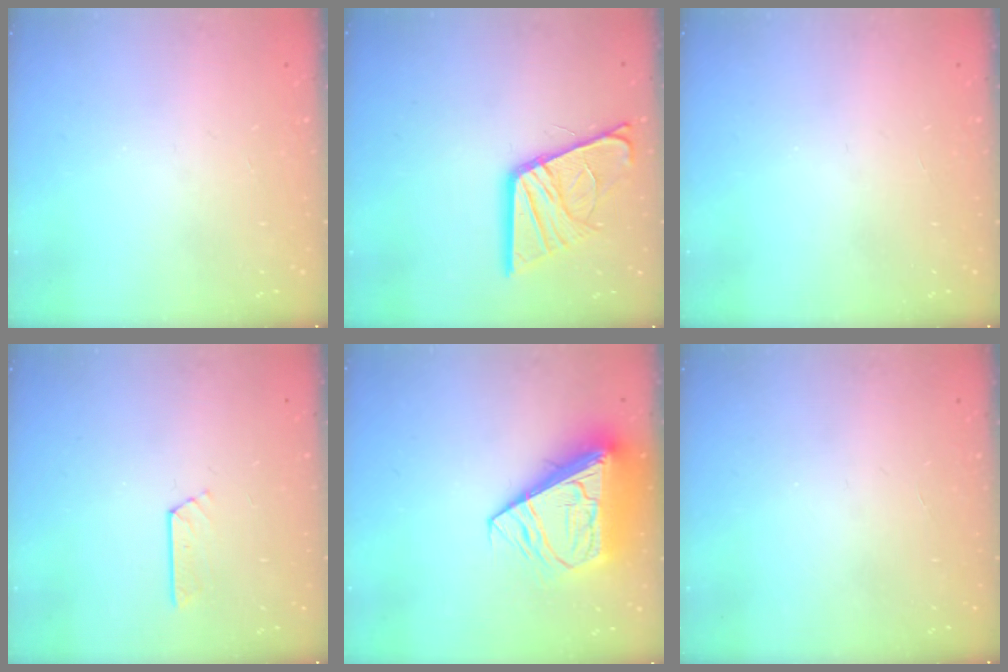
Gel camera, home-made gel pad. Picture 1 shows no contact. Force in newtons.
{"total": 17.2, "press": 17.1, "slide": 1.9}
{"total": 0.0}
{"total": 3.3, "press": 3.3, "slide": 0.4}
{"total": 14.1, "press": 14.0, "slide": 1.9}
{"total": 0.0}